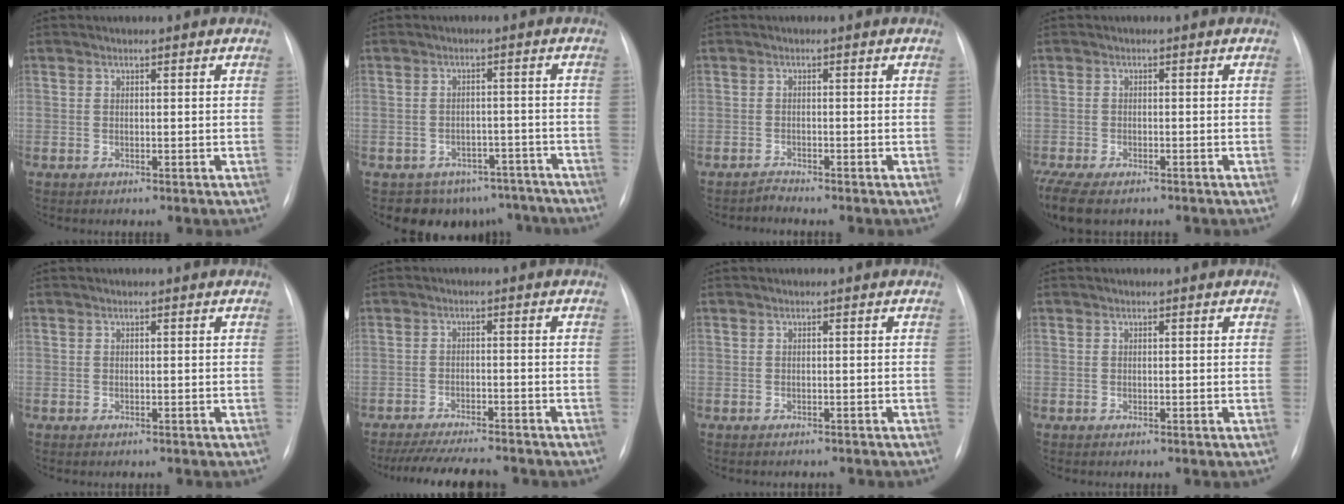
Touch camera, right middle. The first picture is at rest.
{"total": 9.5, "force": [-7.5, 5.8, 0.8], "torque": [0.011, 0.030, -0.083]}
{"total": 1.1, "force": [-1.0, -0.3, -0.3], "torque": [0.012, -0.006, -0.015]}
{"total": 10.9, "force": [-7.7, 4.8, 6.1], "torque": [-0.145, -0.010, -0.115]}
{"total": 1.5, "force": [-1.4, 0.4, 0.5], "torque": [-0.007, -0.003, -0.015]}
{"total": 11.9, "force": [-10.7, 1.7, 4.9], "torque": [-0.073, -0.009, -0.150]}
{"total": 4.7, "force": [-4.2, 1.4, 1.5], "torque": [-0.018, 0.002, -0.045]}
{"total": 0.7, "force": [-0.6, 0.1, 0.4], "torque": [-0.005, -0.001, -0.007]}